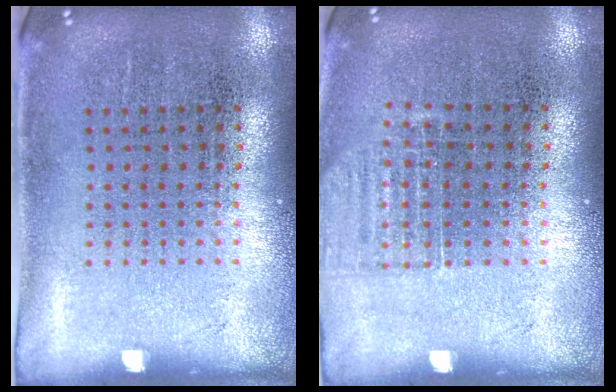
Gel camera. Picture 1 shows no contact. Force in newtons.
{"total": 0.9, "press": 0.9, "slide": 0.1}